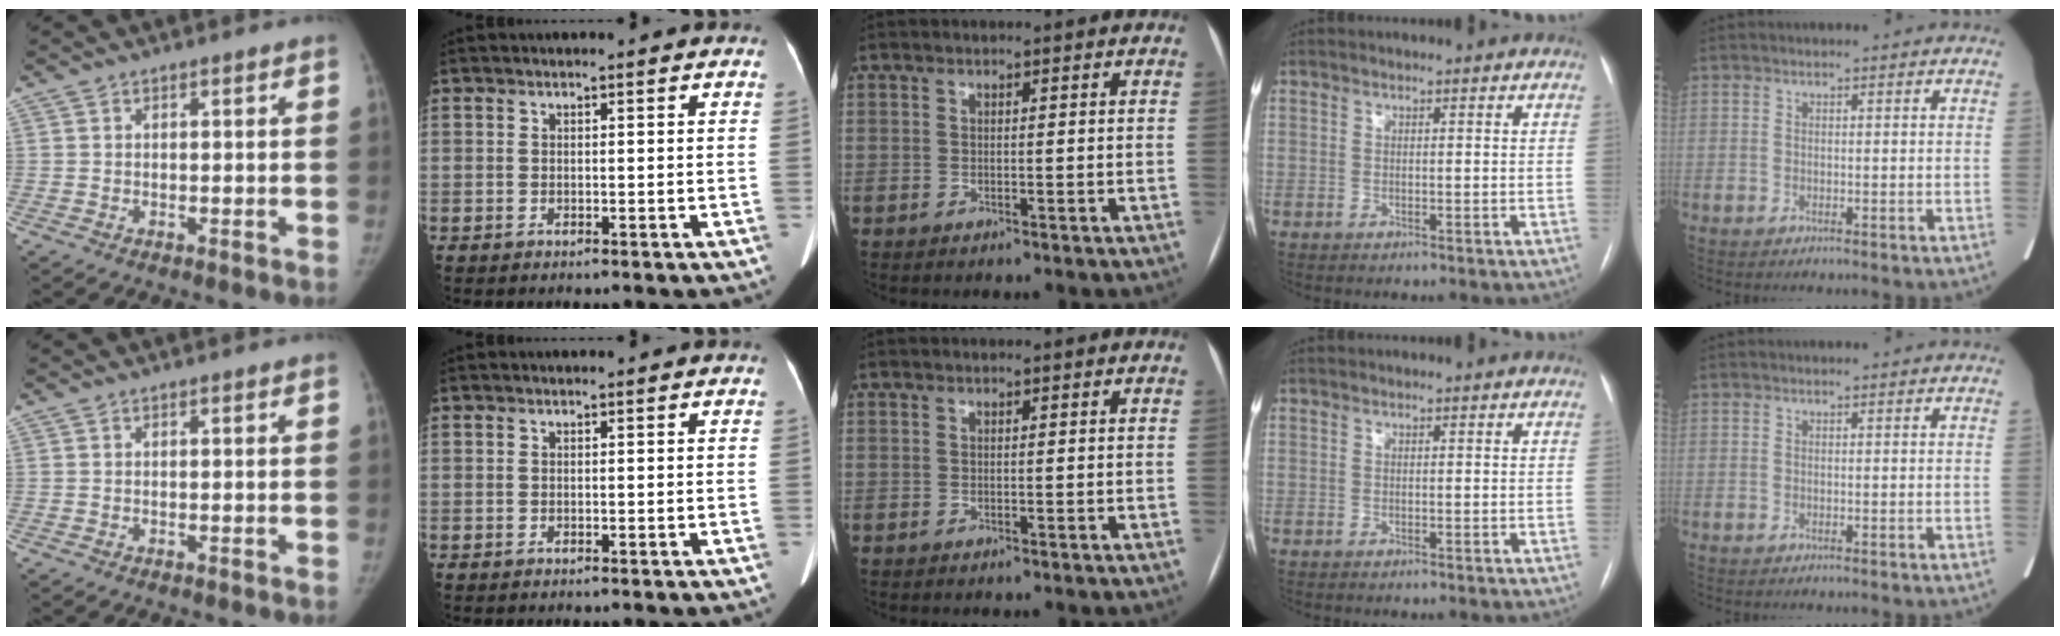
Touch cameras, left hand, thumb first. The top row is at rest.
{}